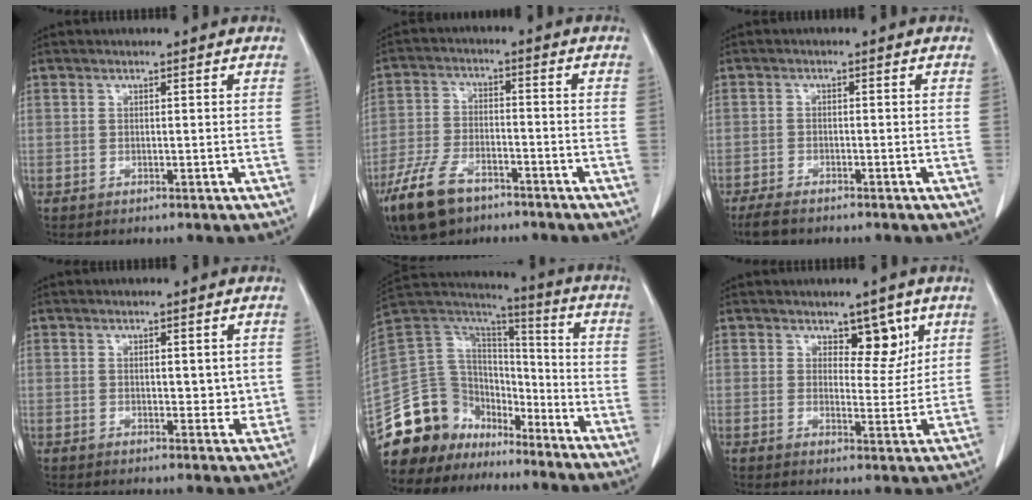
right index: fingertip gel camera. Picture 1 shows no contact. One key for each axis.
{"total": 10.4, "fx": -7.0, "fy": 4.5, "fz": 6.2, "tx": -0.139, "ty": -0.012, "tz": -0.131}
{"total": 3.6, "fx": -3.0, "fy": 0.9, "fz": 1.7, "tx": -0.033, "ty": -0.007, "tz": -0.054}
{"total": 3.7, "fx": 0.6, "fy": 1.7, "fz": 3.2, "tx": -0.037, "ty": -0.008, "tz": 0.008}
{"total": 17.1, "fx": -13.0, "fy": 10.7, "fz": 3.3, "tx": -0.078, "ty": 0.085, "tz": -0.226}
{"total": 4.9, "fx": 2.8, "fy": 2.6, "fz": 3.1, "tx": -0.029, "ty": -0.004, "tz": 0.039}